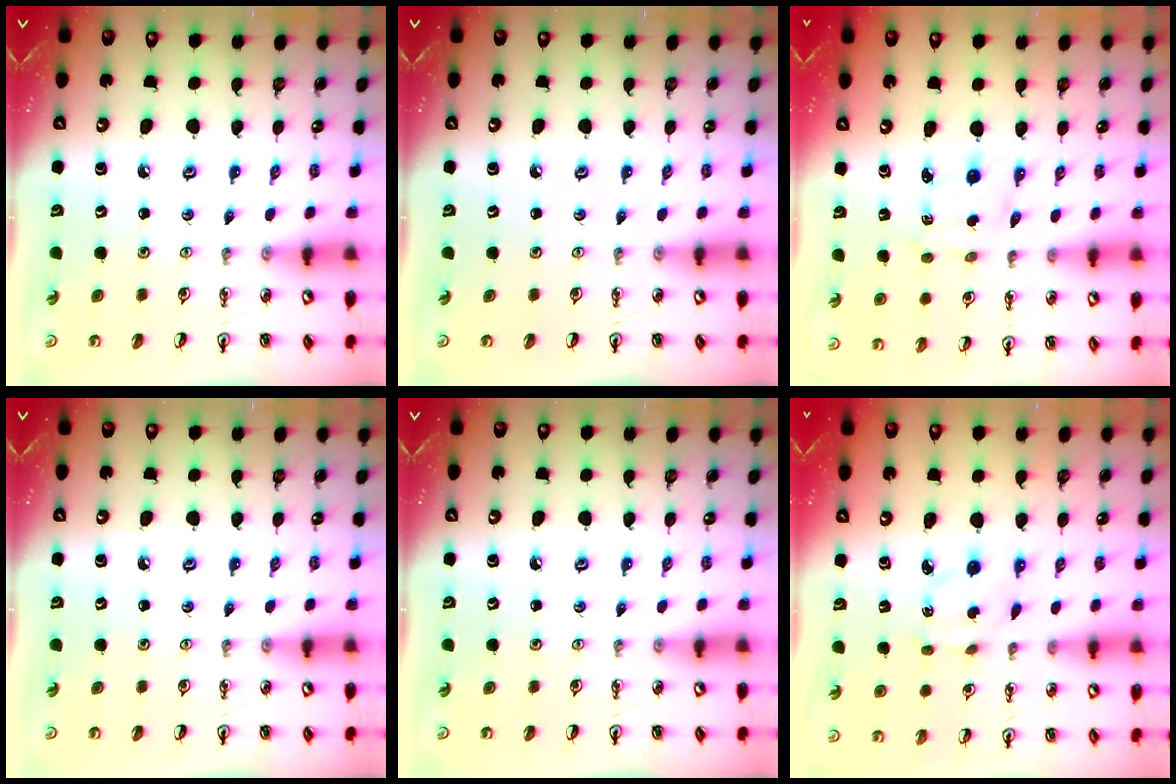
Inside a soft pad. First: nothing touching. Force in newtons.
{"total": 0.0}
{"total": 2.3, "press": 2.1, "slide": 0.8}
{"total": 0.0}
{"total": 0.0}
{"total": 2.6, "press": 2.5, "slide": 0.3}